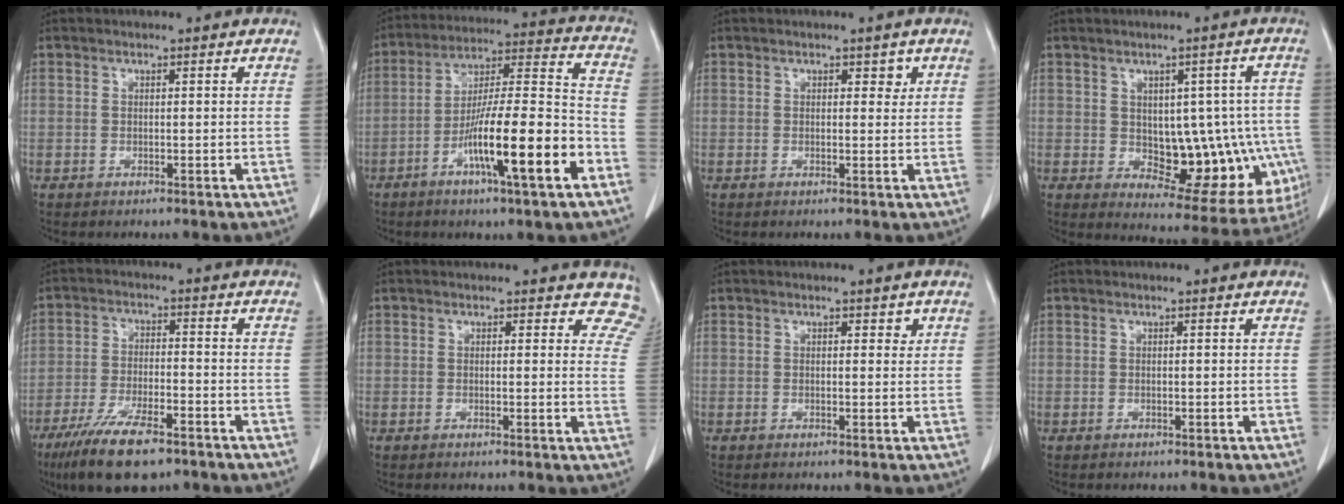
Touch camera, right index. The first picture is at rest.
{"total": 17.1, "force": [-7.3, 1.1, 15.4], "torque": [-0.259, -0.003, -0.121]}
{"total": 1.6, "force": [0.8, 1.0, 0.9], "torque": [-0.004, -0.002, 0.008]}
{"total": 14.8, "force": [-1.7, 7.9, 12.3], "torque": [-0.128, 0.018, 0.002]}
{"total": 11.4, "force": [-7.9, 2.8, 7.7], "torque": [-0.140, -0.022, -0.133]}
{"total": 5.4, "force": [4.9, 2.4, 0.2], "torque": [0.040, -0.013, 0.014]}
{"total": 1.2, "force": [0.6, 0.7, 0.7], "torque": [-0.003, -0.002, 0.005]}
{"total": 0.0}